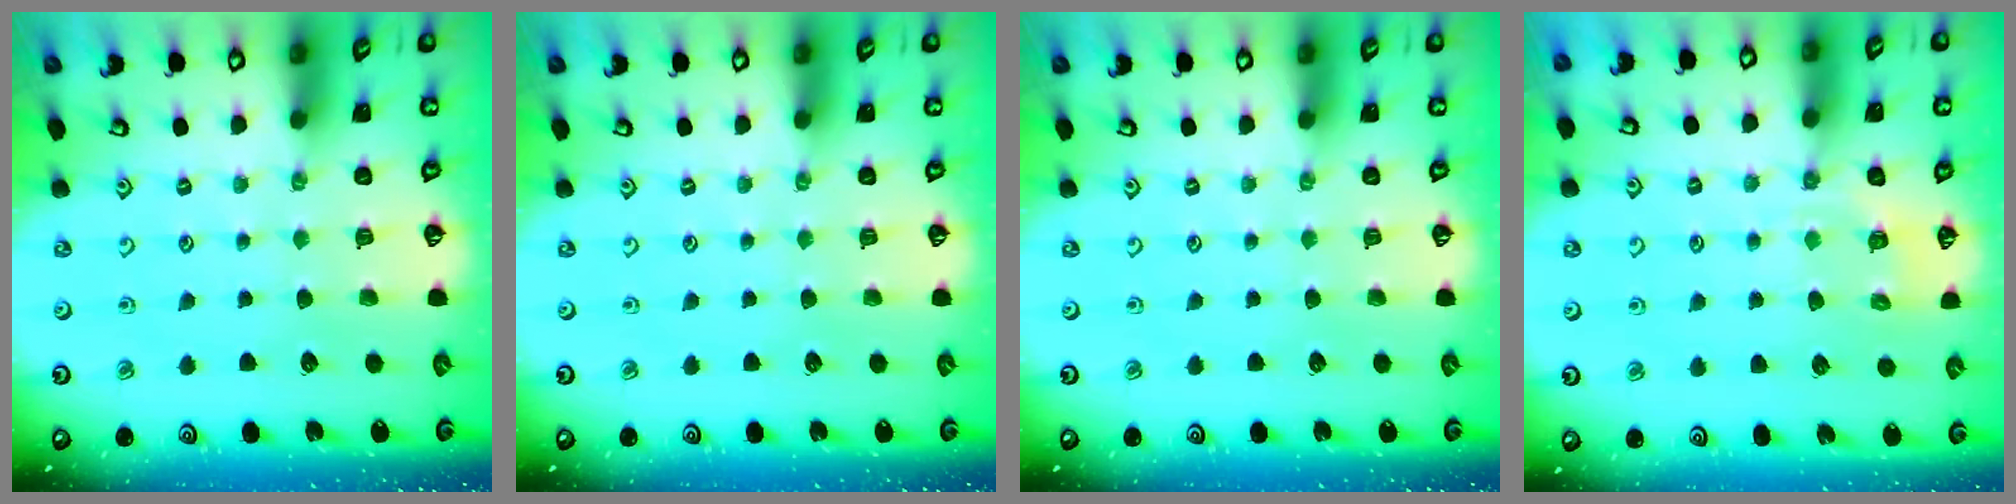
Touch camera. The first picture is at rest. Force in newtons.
{"total": 0.0}
{"total": 0.0}
{"total": 6.6, "press": 6.5, "slide": 1.3}